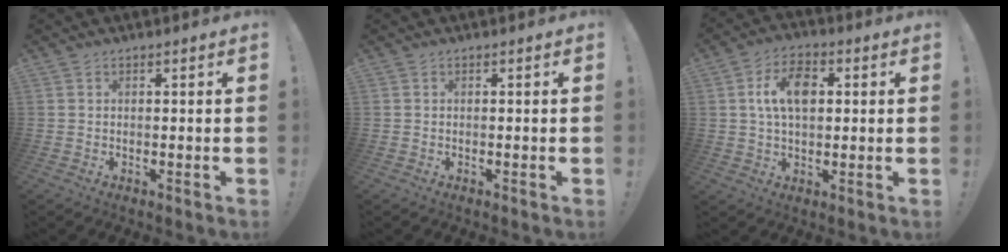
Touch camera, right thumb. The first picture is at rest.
{"total": 0.0}
{"total": 10.8, "force": [2.4, 7.0, 7.8], "torque": [-0.117, 0.010, 0.043]}